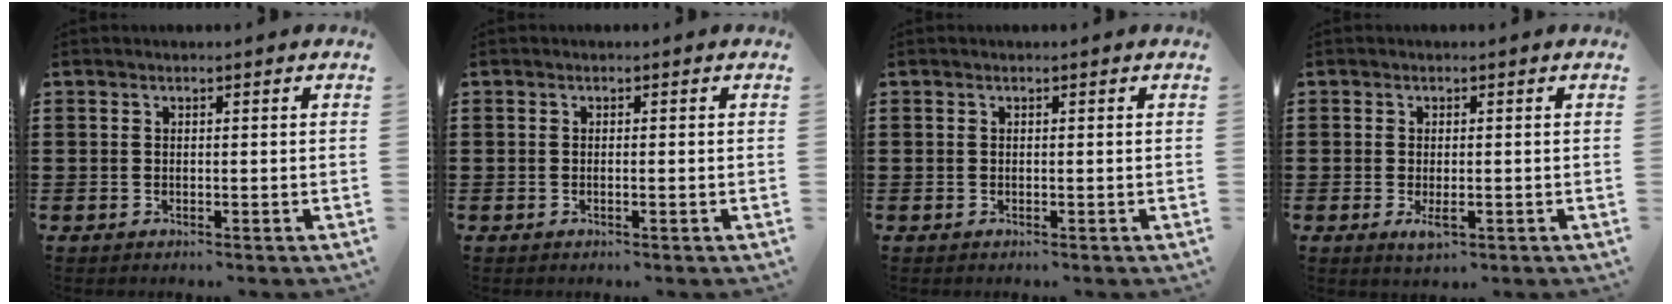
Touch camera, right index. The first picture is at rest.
{"total": 0.5, "force": [-0.2, 0.0, 0.5], "torque": [-0.008, -0.002, -0.004]}
{"total": 0.0}
{"total": 2.1, "force": [-0.6, 0.7, 1.9], "torque": [-0.040, -0.004, -0.013]}